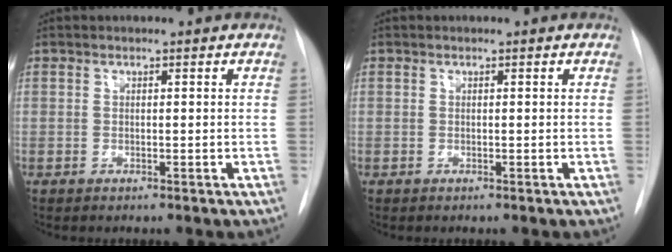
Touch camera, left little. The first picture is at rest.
{"total": 0.0}